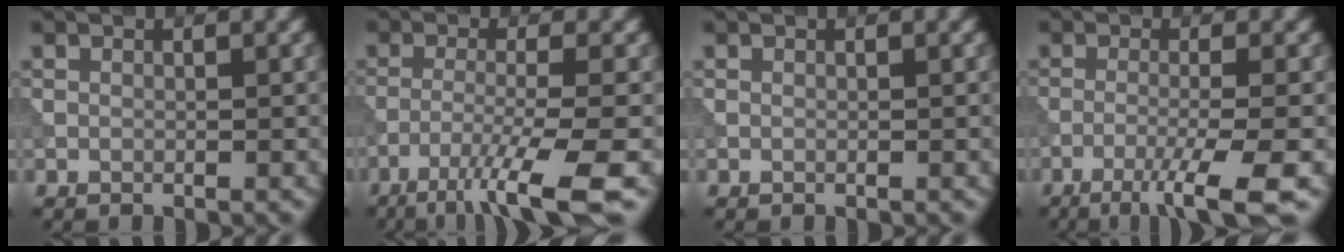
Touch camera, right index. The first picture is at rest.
{"total": 7.9, "force": [-4.8, 1.0, 6.3], "torque": [-0.097, -0.002, -0.090]}
{"total": 0.0}
{"total": 5.7, "force": [-3.1, 0.6, 4.7], "torque": [-0.069, 0.000, -0.065]}